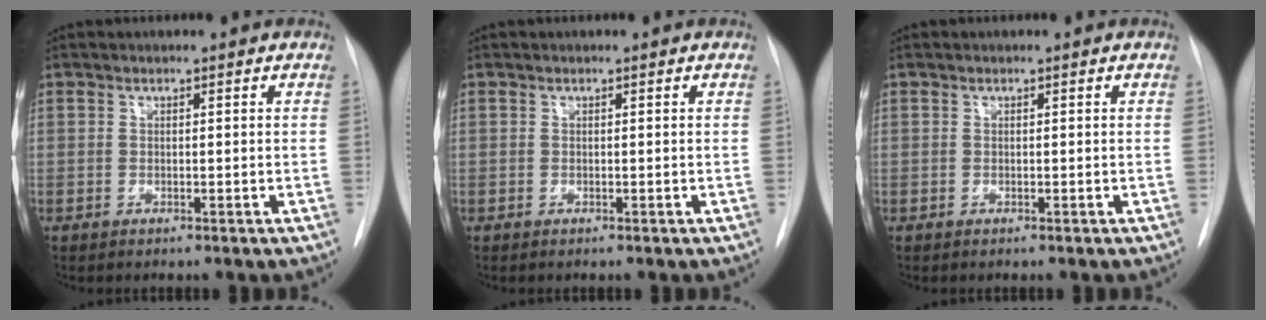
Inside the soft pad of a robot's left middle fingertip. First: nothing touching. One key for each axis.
{"total": 0.0}
{"total": 0.0}